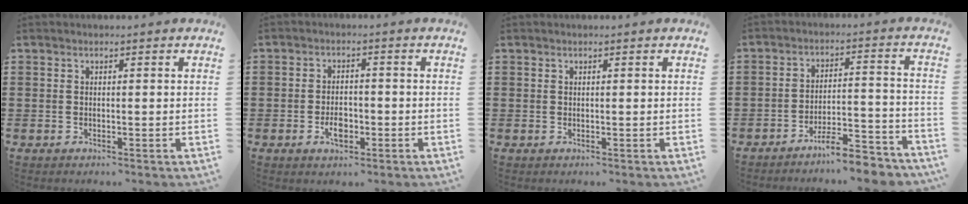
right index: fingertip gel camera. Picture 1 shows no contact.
{"total": 3.4, "force": [-1.3, 1.8, 2.6], "torque": [-0.047, 0.002, -0.022]}
{"total": 0.0}
{"total": 7.0, "force": [-6.3, 0.5, 2.8], "torque": [-0.042, 0.006, -0.116]}